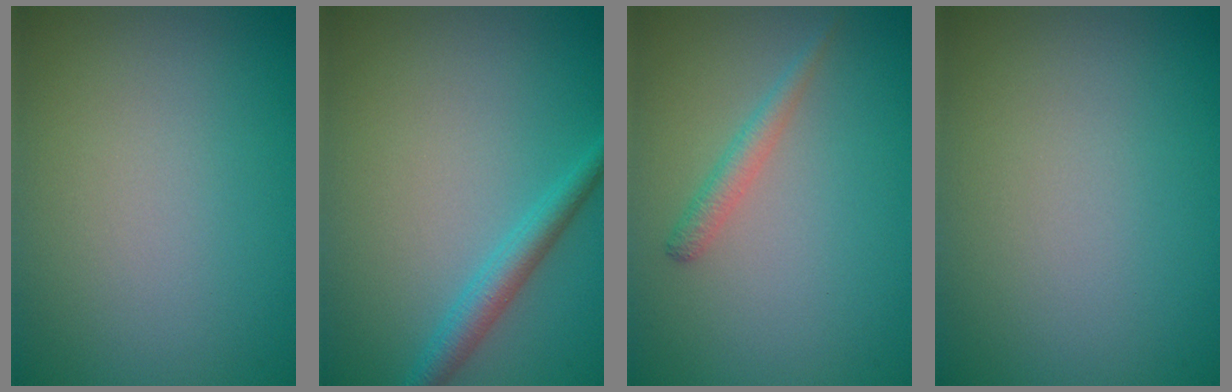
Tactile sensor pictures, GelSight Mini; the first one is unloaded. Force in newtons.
{"total": 2.5, "press": 2.5, "slide": 0.0}
{"total": 1.4, "press": 1.4, "slide": 0.2}
{"total": 0.0}